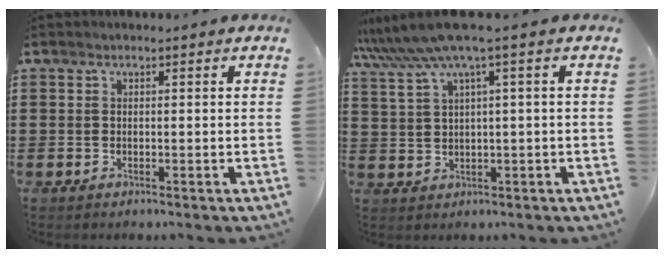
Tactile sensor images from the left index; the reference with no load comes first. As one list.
[{"total": 5.8, "force": [2.9, -0.3, 5.0], "torque": [-0.114, -0.018, 0.047]}]